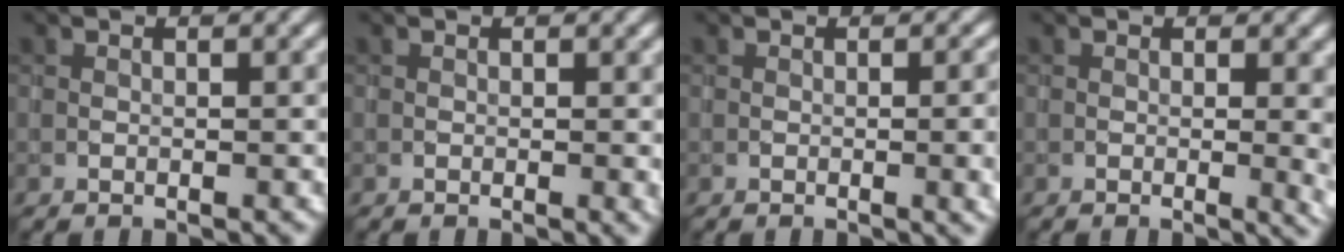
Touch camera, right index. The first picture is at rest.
{"total": 0.9, "force": [-0.1, 0.4, 0.8], "torque": [-0.014, -0.004, 0.000]}
{"total": 3.8, "force": [-0.9, 1.4, 3.4], "torque": [-0.040, -0.007, -0.001]}
{"total": 4.5, "force": [-0.4, 2.1, 4.0], "torque": [-0.033, -0.006, 0.003]}